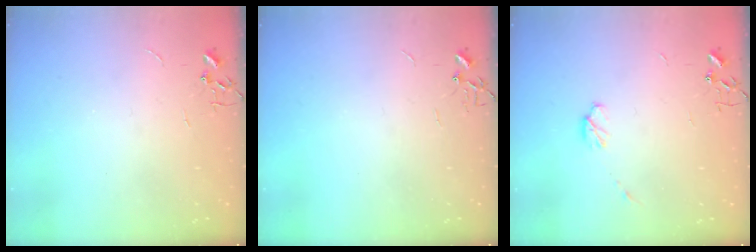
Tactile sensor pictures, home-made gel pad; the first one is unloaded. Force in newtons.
{"total": 0.0}
{"total": 4.9, "press": 4.8, "slide": 1.0}